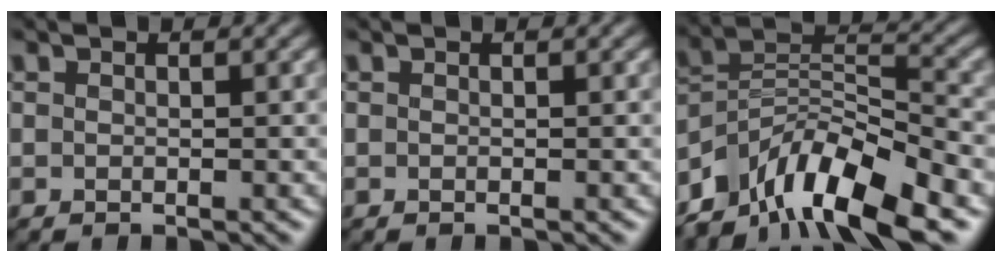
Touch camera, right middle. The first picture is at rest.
{"total": 0.0}
{"total": 10.5, "force": [-7.8, 3.6, 6.1], "torque": [-0.101, 0.017, -0.154]}